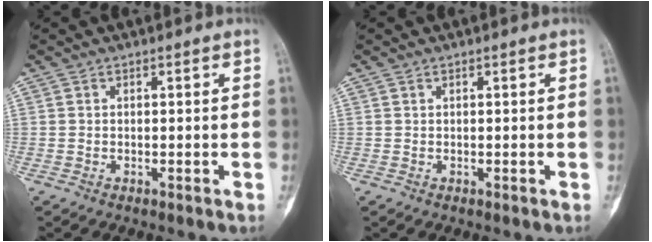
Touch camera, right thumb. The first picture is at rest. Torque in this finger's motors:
{"motor_torque": [0.08, 0.13, -0.14, -0.18, 0.06]}